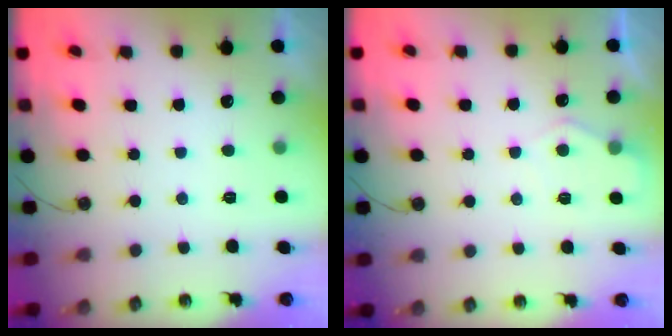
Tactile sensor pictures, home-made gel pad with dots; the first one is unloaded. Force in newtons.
{"total": 4.5, "press": 4.4, "slide": 0.6}